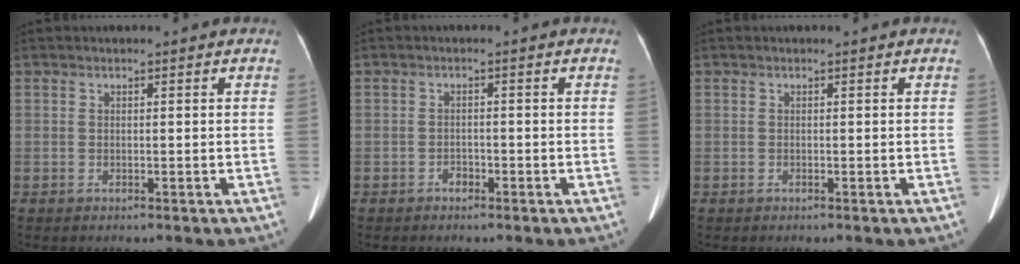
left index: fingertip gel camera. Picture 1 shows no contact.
{"total": 1.1, "force": [-0.9, 0.5, 0.2], "torque": [-0.004, -0.001, -0.019]}
{"total": 0.0}